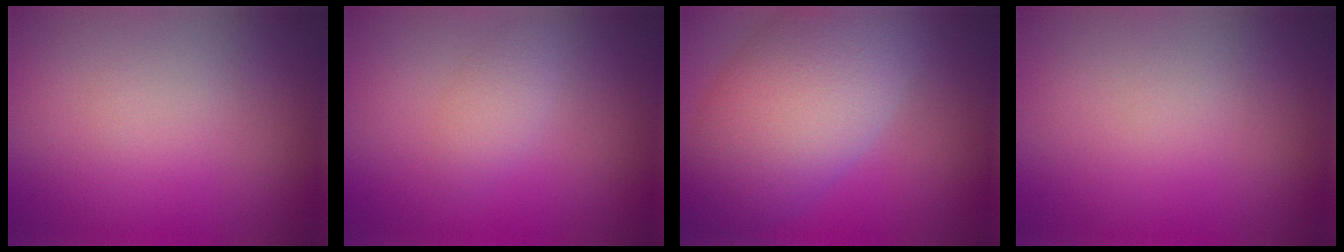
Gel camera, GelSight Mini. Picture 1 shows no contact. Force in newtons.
{"total": 1.5, "press": 1.5, "slide": 0.0}
{"total": 9.9, "press": 9.9, "slide": 0.7}
{"total": 0.0}